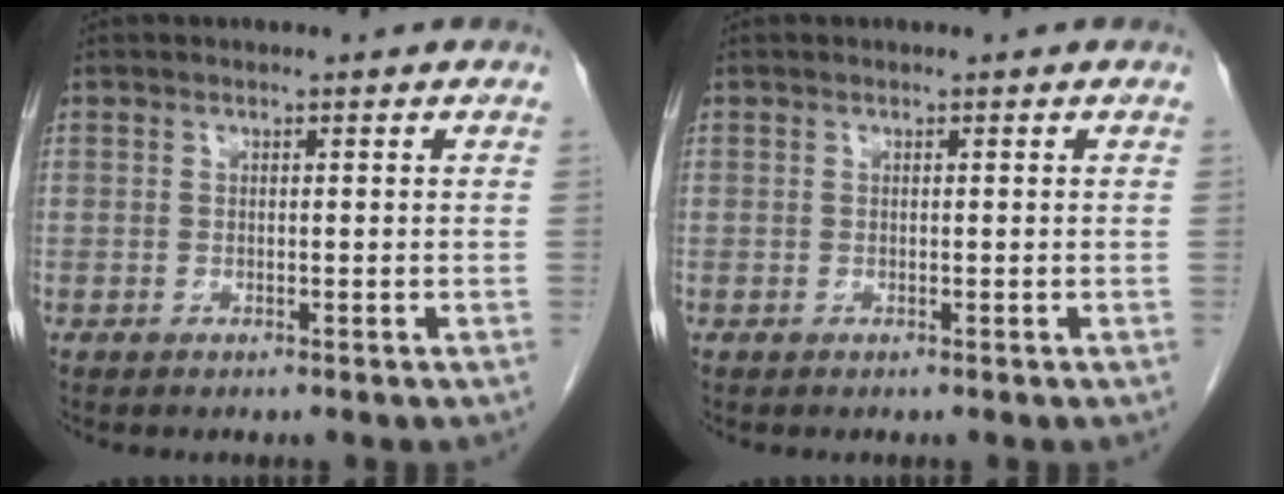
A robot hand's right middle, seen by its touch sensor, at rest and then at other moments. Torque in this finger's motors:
{"motor_torque": [0.28, 0.16, -0.03, -0.01]}